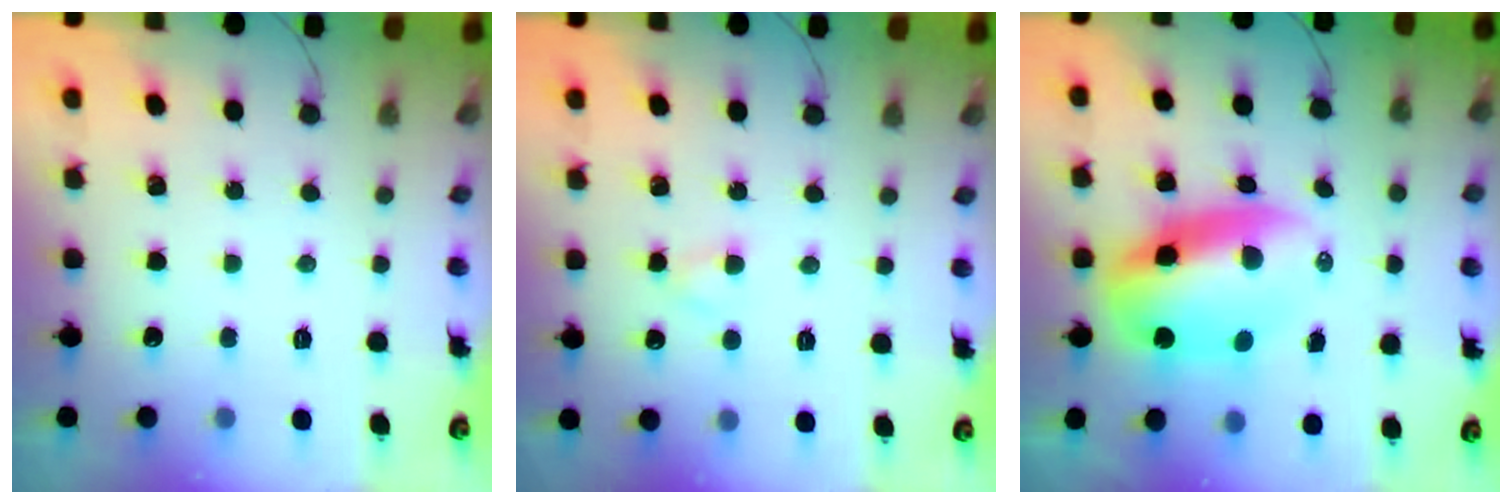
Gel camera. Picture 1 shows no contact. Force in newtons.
{"total": 2.7, "press": 2.5, "slide": 1.1}
{"total": 12.3, "press": 11.8, "slide": 3.5}